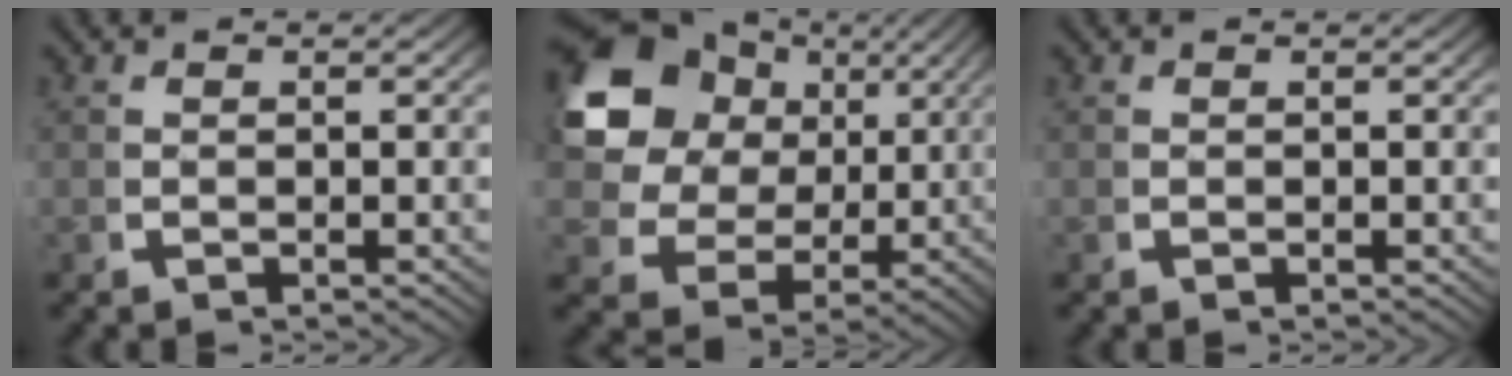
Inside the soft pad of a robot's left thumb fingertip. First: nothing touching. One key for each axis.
{"total": 12.1, "fx": 2.6, "fy": 9.1, "fz": 7.5, "tx": -0.180, "ty": -0.031, "tz": 0.060}
{"total": 0.0}